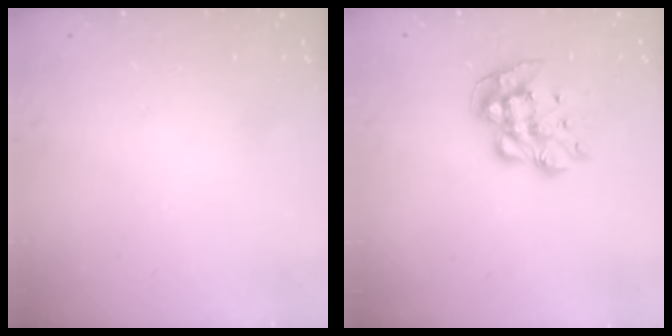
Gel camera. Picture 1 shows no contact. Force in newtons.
{"total": 9.7, "press": 9.7, "slide": 0.4}